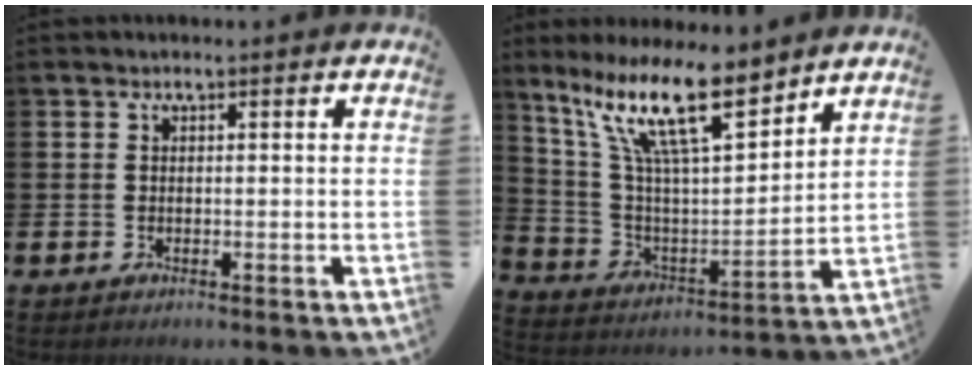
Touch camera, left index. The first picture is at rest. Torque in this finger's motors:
{"motor_torque": [1.08, -1.06, 1.05, 0.21]}